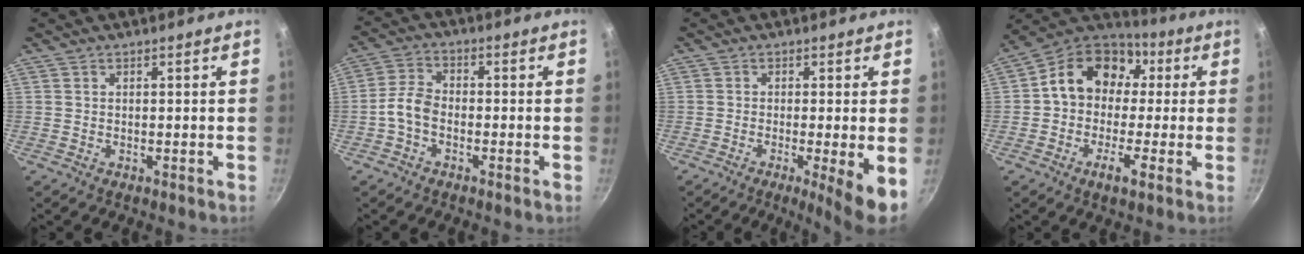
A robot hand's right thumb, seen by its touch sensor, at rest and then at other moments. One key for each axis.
{"total": 4.8, "fx": -1.9, "fy": 3.0, "fz": 3.2, "tx": -0.063, "ty": 0.030, "tz": -0.047}
{"total": 7.0, "fx": -1.7, "fy": 0.6, "fz": 6.7, "tx": -0.102, "ty": -0.008, "tz": -0.024}
{"total": 16.0, "fx": 1.8, "fy": 12.1, "fz": 10.3, "tx": -0.151, "ty": 0.042, "tz": 0.010}